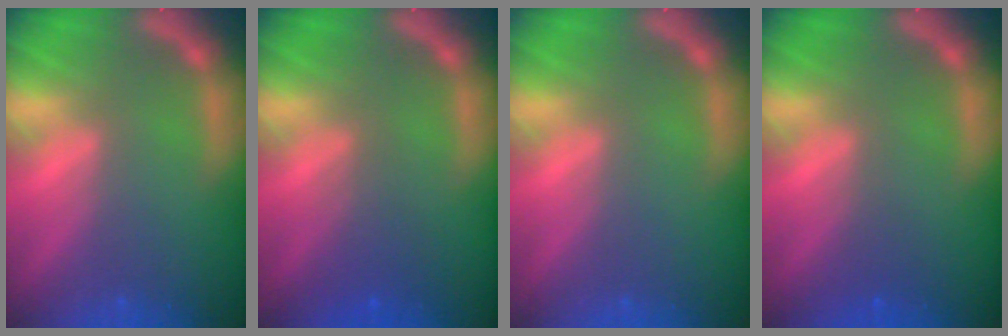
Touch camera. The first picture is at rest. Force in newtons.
{"total": 2.4}
{"total": 0.0}
{"total": 1.0}